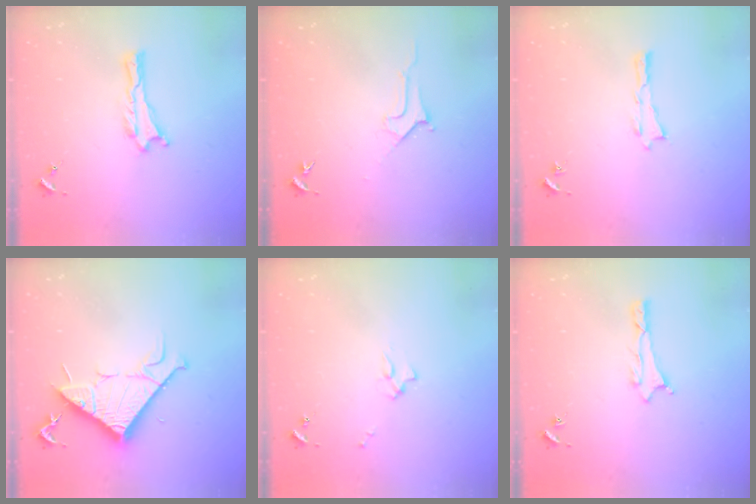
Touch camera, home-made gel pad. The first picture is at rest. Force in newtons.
{"total": 2.8, "press": 2.8, "slide": 0.4}
{"total": 0.0}
{"total": 10.7, "press": 10.7, "slide": 0.1}
{"total": 1.7, "press": 1.6, "slide": 0.2}
{"total": 0.8, "press": 0.8, "slide": 0.2}